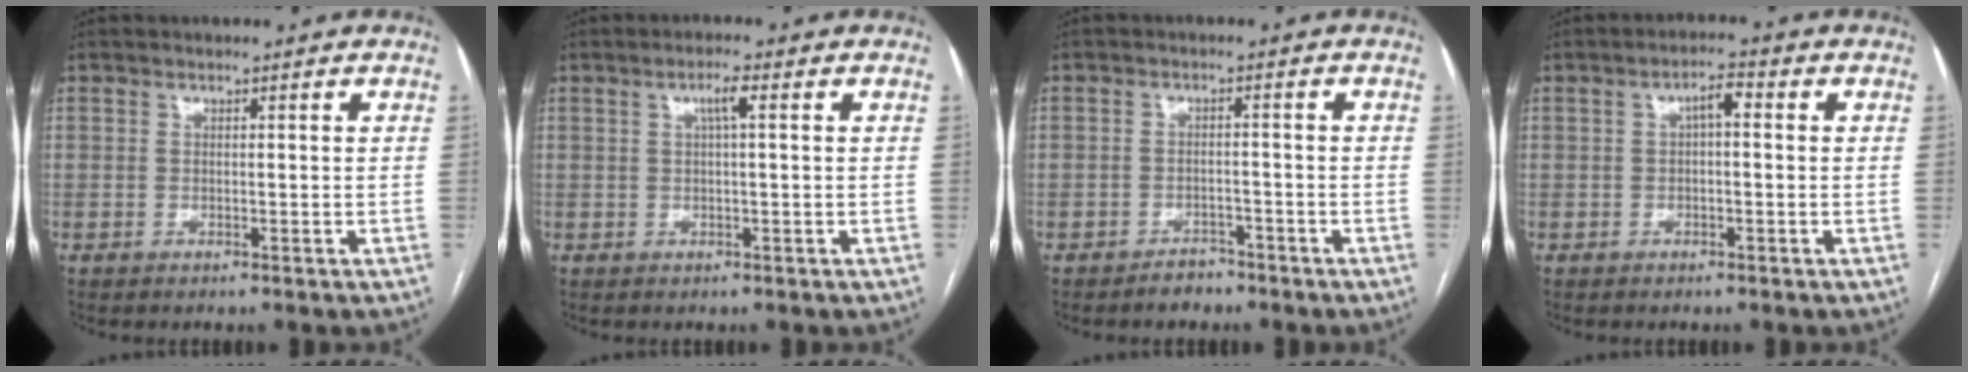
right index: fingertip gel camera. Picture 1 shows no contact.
{"total": 2.5, "force": [0.8, 0.1, 2.4], "torque": [-0.045, 0.004, 0.012]}
{"total": 1.1, "force": [-0.2, 1.0, 0.4], "torque": [-0.008, 0.001, 0.001]}
{"total": 3.0, "force": [0.4, 1.0, 2.8], "torque": [-0.051, 0.016, 0.006]}